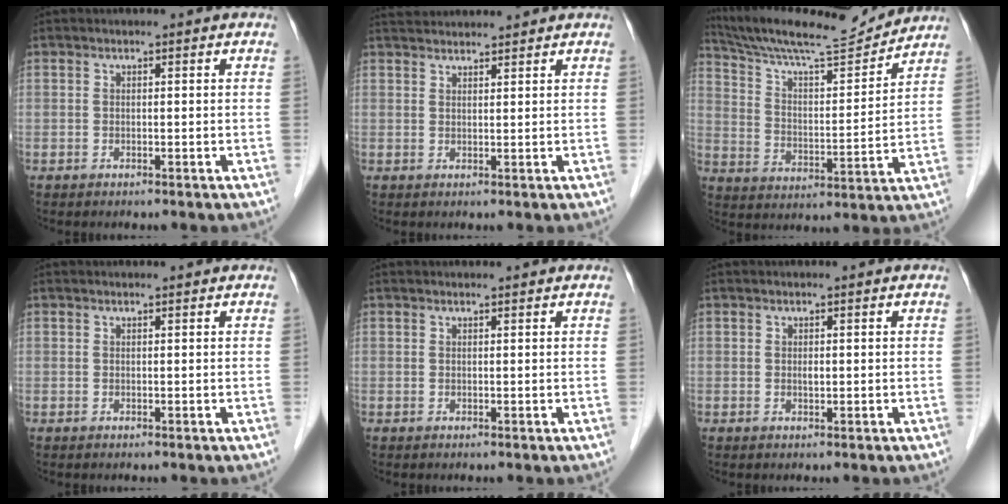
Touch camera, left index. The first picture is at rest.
{"total": 5.4, "force": [5.2, 0.5, 1.3], "torque": [-0.023, 0.035, 0.084]}
{"total": 16.1, "force": [15.4, 0.7, 4.8], "torque": [-0.097, -0.007, 0.248]}
{"total": 0.7, "force": [0.7, 0.0, 0.1], "torque": [-0.005, 0.007, 0.011]}
{"total": 1.2, "force": [1.2, 0.1, 0.2], "torque": [-0.005, 0.011, 0.018]}
{"total": 0.6, "force": [0.1, 0.3, 0.5], "torque": [-0.009, -0.003, 0.001]}